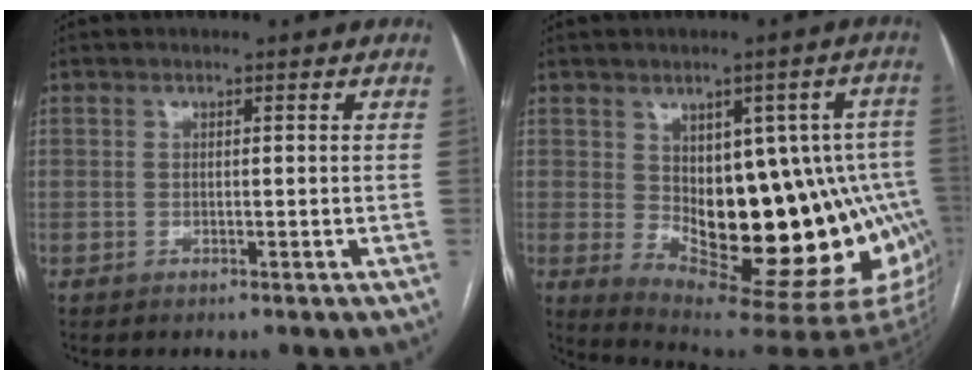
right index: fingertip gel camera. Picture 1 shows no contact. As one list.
[{"total": 21.6, "force": [-2.3, 7.9, 20.0], "torque": [-0.192, 0.021, -0.005]}]